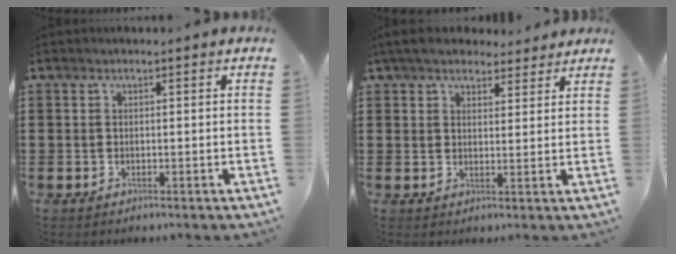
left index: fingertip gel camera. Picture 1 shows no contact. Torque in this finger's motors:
{"motor_torque": [2.14, 0.00, 0.45, 0.21]}